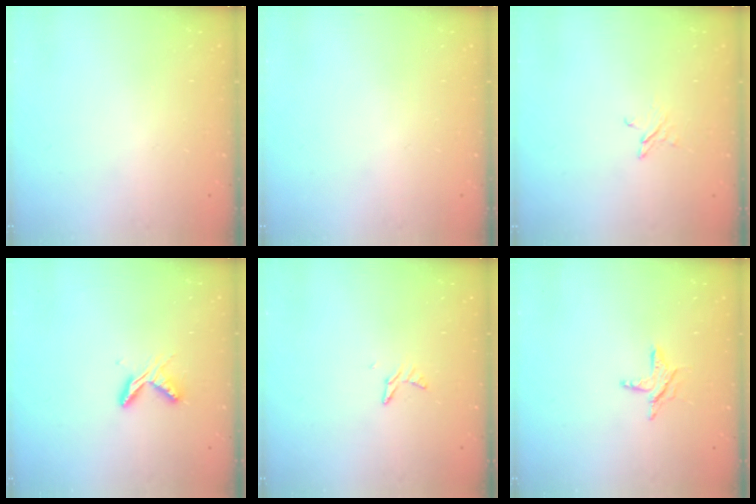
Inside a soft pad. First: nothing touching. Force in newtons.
{"total": 0.0}
{"total": 2.4, "press": 2.4, "slide": 0.2}
{"total": 5.7, "press": 5.7, "slide": 0.6}
{"total": 4.6, "press": 4.5, "slide": 0.5}
{"total": 6.0, "press": 6.0, "slide": 0.3}